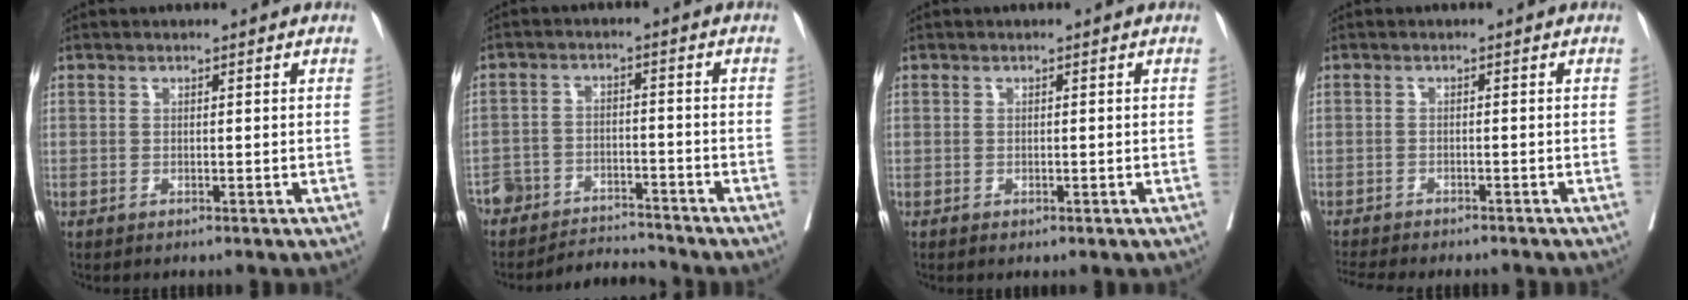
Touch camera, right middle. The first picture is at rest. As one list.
[{"total": 8.1, "force": [-8.0, 1.3, 0.0], "torque": [0.007, 0.015, -0.136]}, {"total": 0.6, "force": [-0.2, 0.4, 0.5], "torque": [-0.006, 0.000, 0.001]}, {"total": 9.5, "force": [-8.7, 1.5, 3.4], "torque": [-0.055, -0.009, -0.119]}]